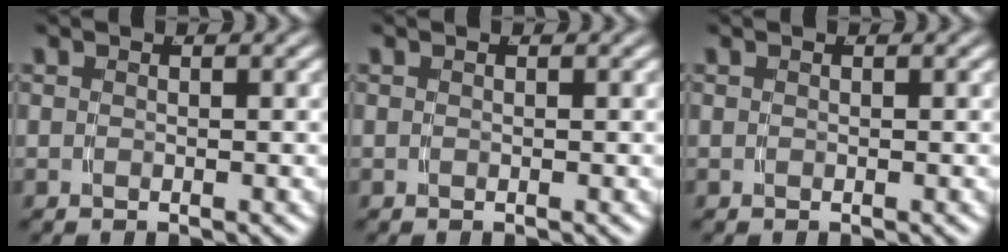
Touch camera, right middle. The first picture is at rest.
{"total": 0.0}
{"total": 0.0}